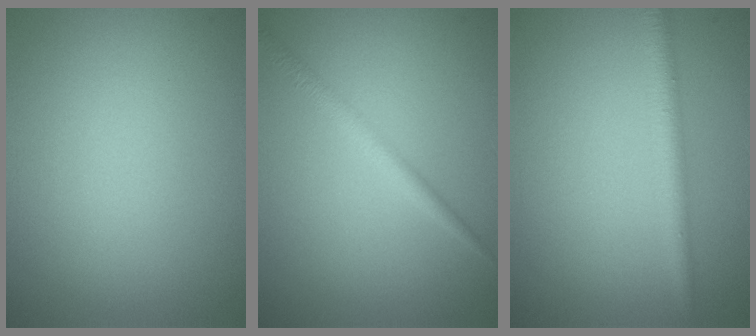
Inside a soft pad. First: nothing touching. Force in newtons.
{"total": 1.8, "press": 1.8, "slide": 0.0}
{"total": 2.6, "press": 2.6, "slide": 0.1}